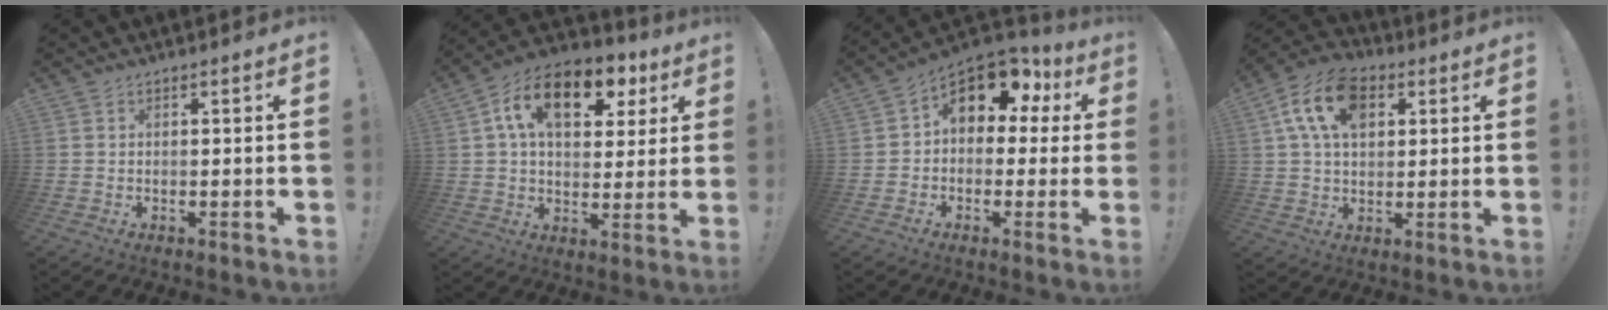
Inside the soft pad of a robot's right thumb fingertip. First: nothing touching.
{"total": 16.7, "force": [7.0, 9.7, 11.6], "torque": [-0.191, -0.017, 0.121]}
{"total": 11.3, "force": [5.2, 6.8, 7.3], "torque": [-0.109, -0.028, 0.094]}
{"total": 14.3, "force": [5.3, 9.3, 9.4], "torque": [-0.167, 0.001, 0.100]}